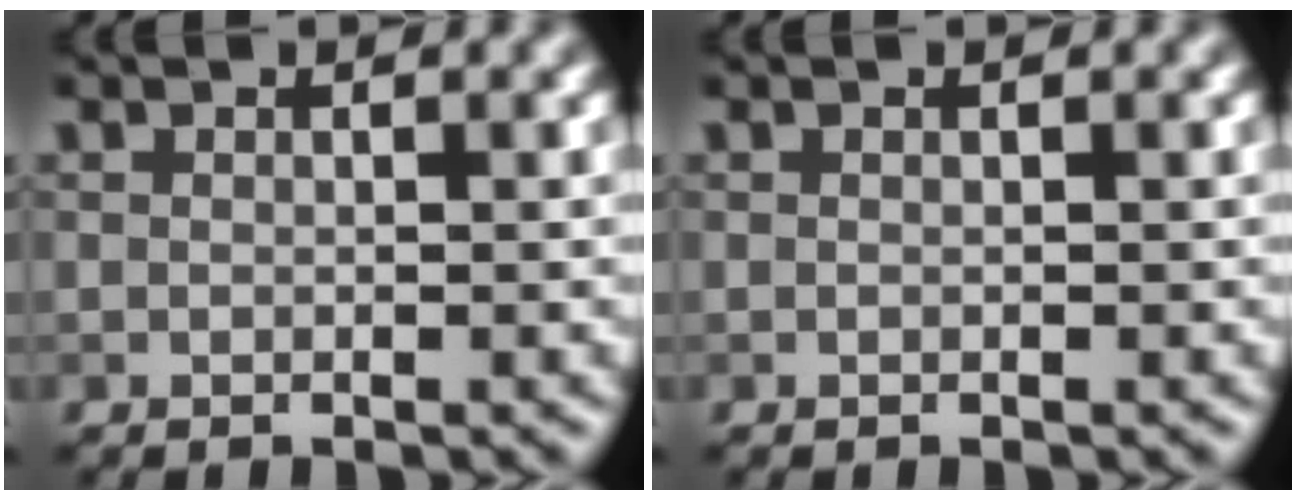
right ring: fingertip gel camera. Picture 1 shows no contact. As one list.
[{"total": 0.0}]